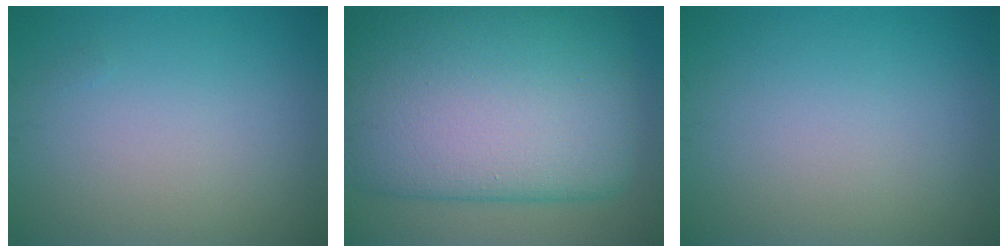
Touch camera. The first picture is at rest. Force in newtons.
{"total": 16.9, "press": 16.9, "slide": 0.9}
{"total": 0.0}